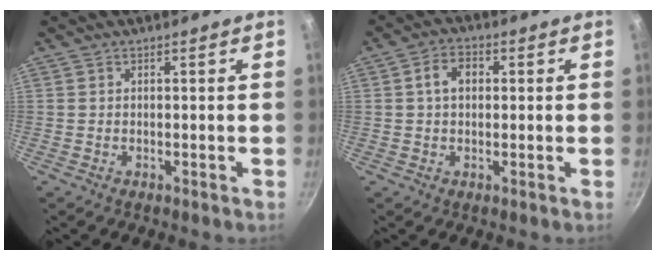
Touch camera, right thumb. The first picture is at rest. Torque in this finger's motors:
{"motor_torque": [-0.43, 0.49, 0.42, 0.03, 0.15]}